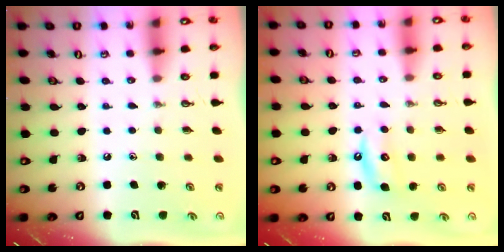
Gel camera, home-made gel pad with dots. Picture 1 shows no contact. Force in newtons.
{"total": 5.4, "press": 5.4, "slide": 0.4}